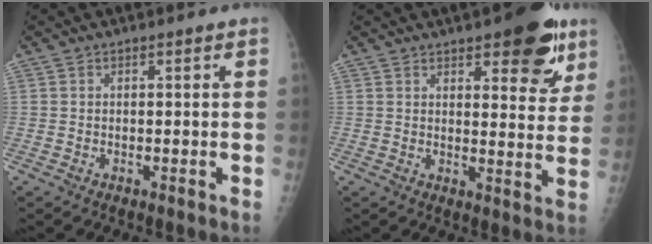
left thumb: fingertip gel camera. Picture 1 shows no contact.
{"total": 12.5, "force": [7.3, 4.7, 9.0], "torque": [-0.072, -0.032, 0.092]}